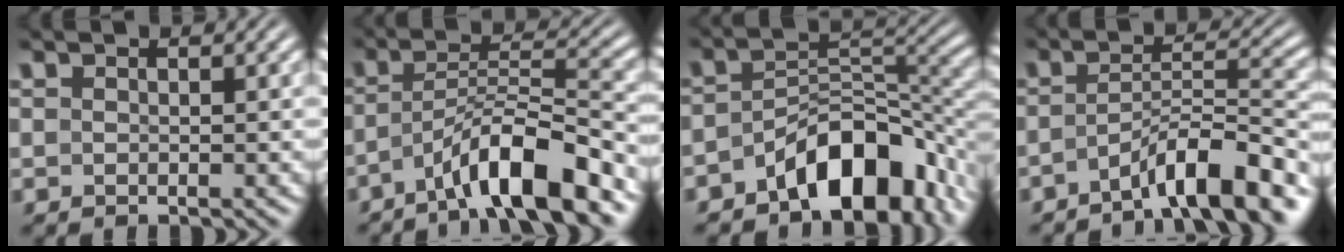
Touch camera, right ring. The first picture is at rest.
{"total": 6.3, "force": [-3.4, 1.8, 4.9], "torque": [-0.083, -0.010, -0.051]}
{"total": 9.9, "force": [-5.9, 4.6, 6.6], "torque": [-0.088, -0.014, -0.083]}
{"total": 6.4, "force": [-4.3, 1.5, 4.5], "torque": [-0.065, -0.009, -0.061]}